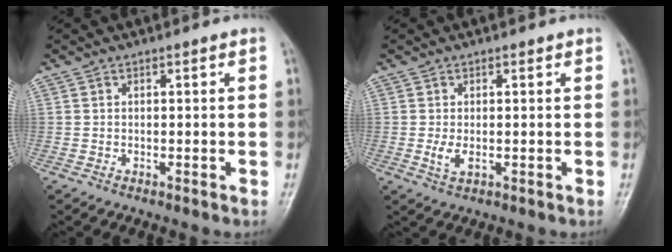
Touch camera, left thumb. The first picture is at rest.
{"total": 2.5, "force": [0.0, 1.4, 2.0], "torque": [-0.044, -0.007, 0.002]}